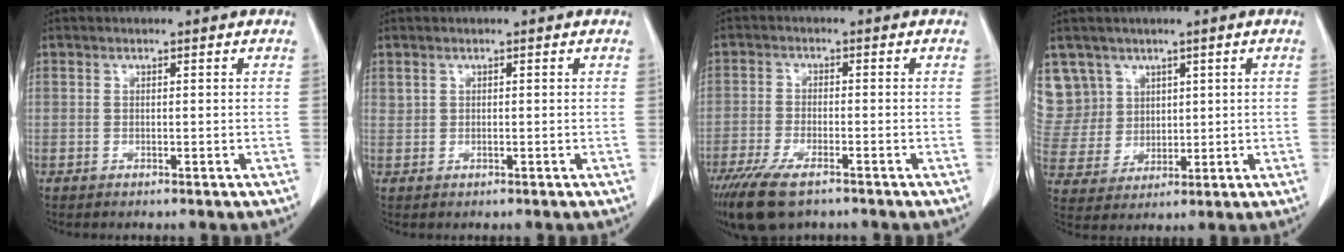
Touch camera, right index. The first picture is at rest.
{"total": 0.6, "force": [0.4, 0.3, 0.3], "torque": [-0.003, 0.001, 0.009]}
{"total": 8.9, "force": [-6.2, 2.7, 5.8], "torque": [-0.104, -0.019, -0.104]}
{"total": 9.7, "force": [5.4, 8.0, 0.1], "torque": [-0.013, 0.029, 0.126]}